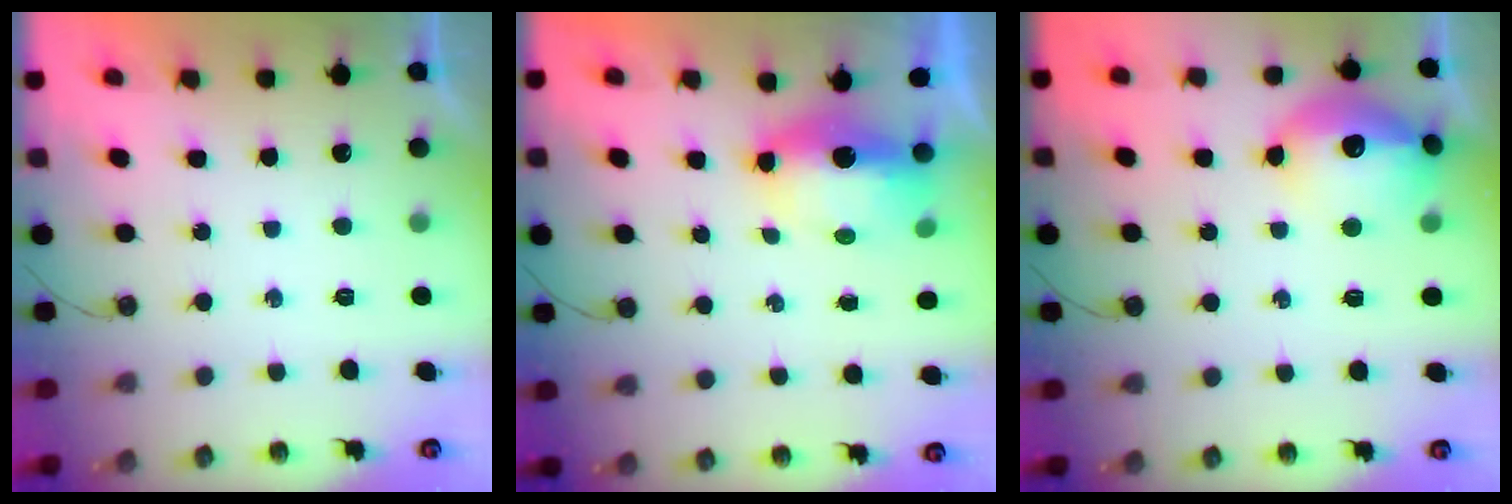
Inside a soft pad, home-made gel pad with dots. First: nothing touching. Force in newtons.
{"total": 15.3, "press": 9.2, "slide": 12.2}
{"total": 15.8, "press": 15.8, "slide": 1.1}